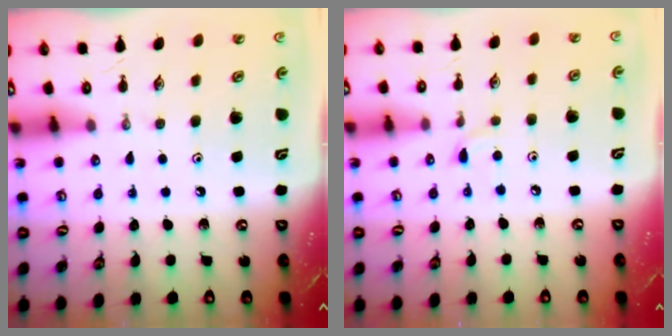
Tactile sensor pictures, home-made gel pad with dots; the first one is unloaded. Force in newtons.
{"total": 4.1, "press": 4.1, "slide": 0.5}